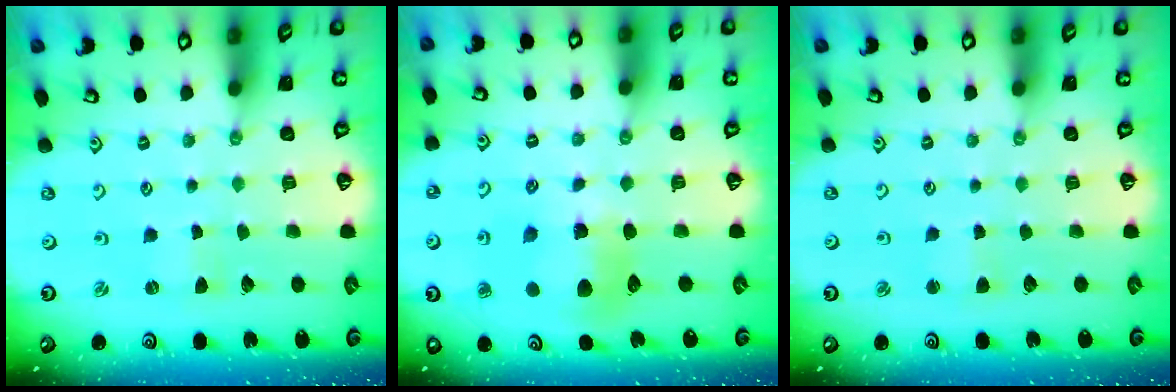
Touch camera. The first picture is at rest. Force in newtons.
{"total": 11.0, "press": 10.9, "slide": 1.2}
{"total": 2.2, "press": 2.2, "slide": 0.2}